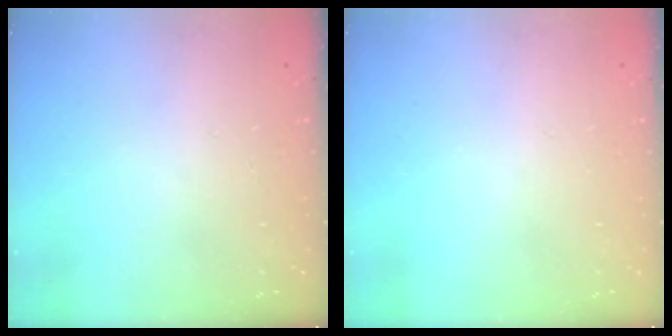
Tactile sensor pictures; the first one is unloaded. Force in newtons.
{"total": 0.0}